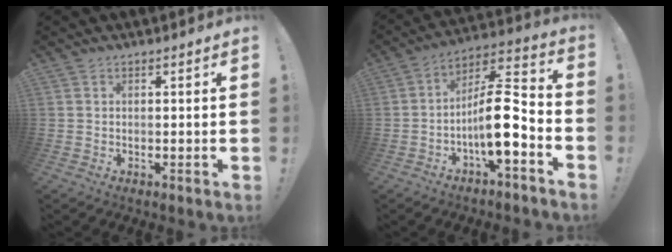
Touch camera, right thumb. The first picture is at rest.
{"total": 15.0, "force": [-4.2, 4.2, 13.8], "torque": [-0.236, 0.022, -0.065]}